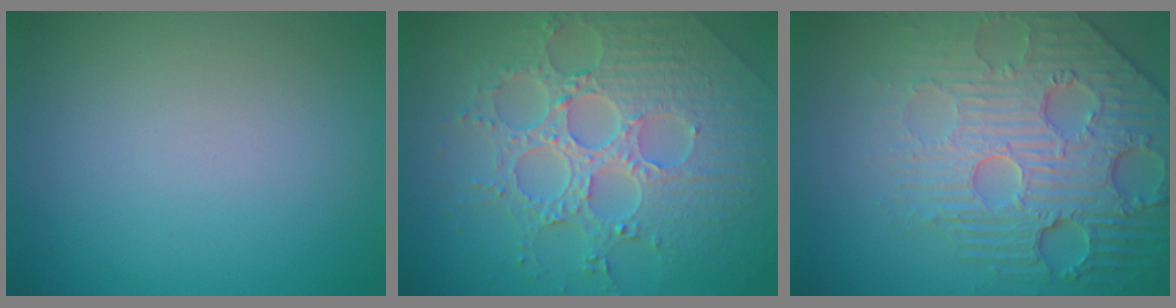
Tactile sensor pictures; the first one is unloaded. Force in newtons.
{"total": 7.9, "press": 5.9, "slide": 5.4}
{"total": 7.2, "press": 5.7, "slide": 4.5}